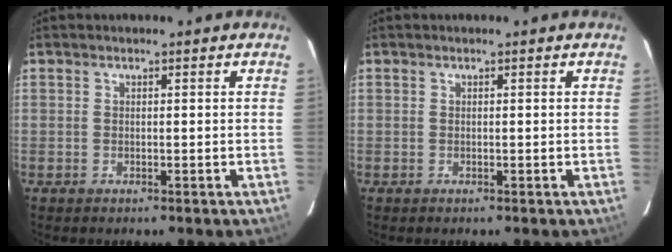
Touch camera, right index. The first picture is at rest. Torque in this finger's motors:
{"motor_torque": [0.00, 0.00, 0.00, 0.00]}